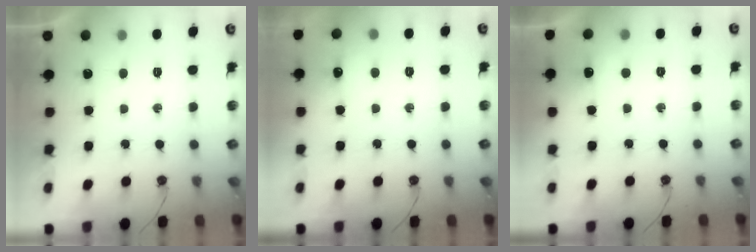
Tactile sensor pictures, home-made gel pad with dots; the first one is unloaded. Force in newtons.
{"total": 5.0, "press": 4.9, "slide": 0.9}
{"total": 5.4, "press": 5.3, "slide": 0.7}